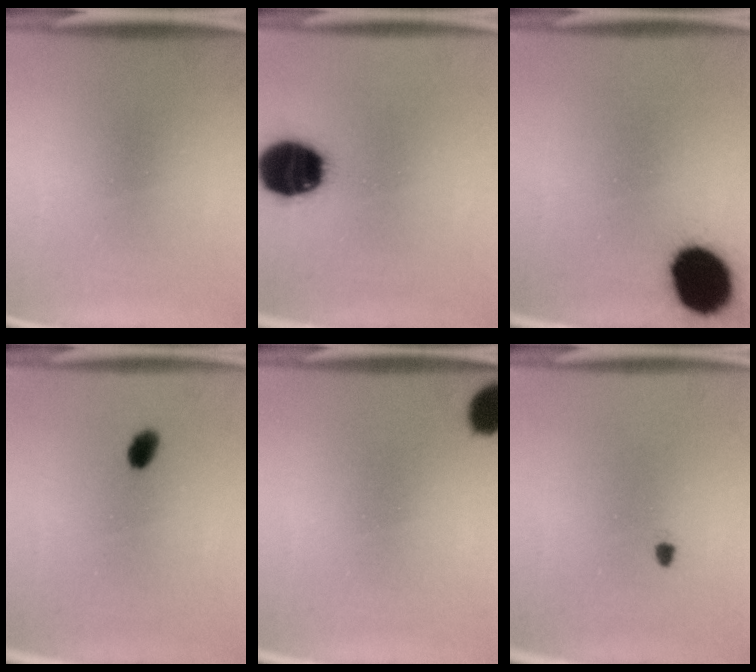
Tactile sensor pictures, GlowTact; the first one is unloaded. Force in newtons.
{"total": 17.0}
{"total": 15.6}
{"total": 2.5}
{"total": 7.0}
{"total": 0.8}